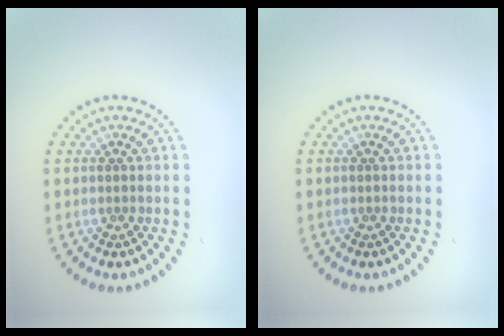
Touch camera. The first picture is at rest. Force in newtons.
{"total": 0.0}